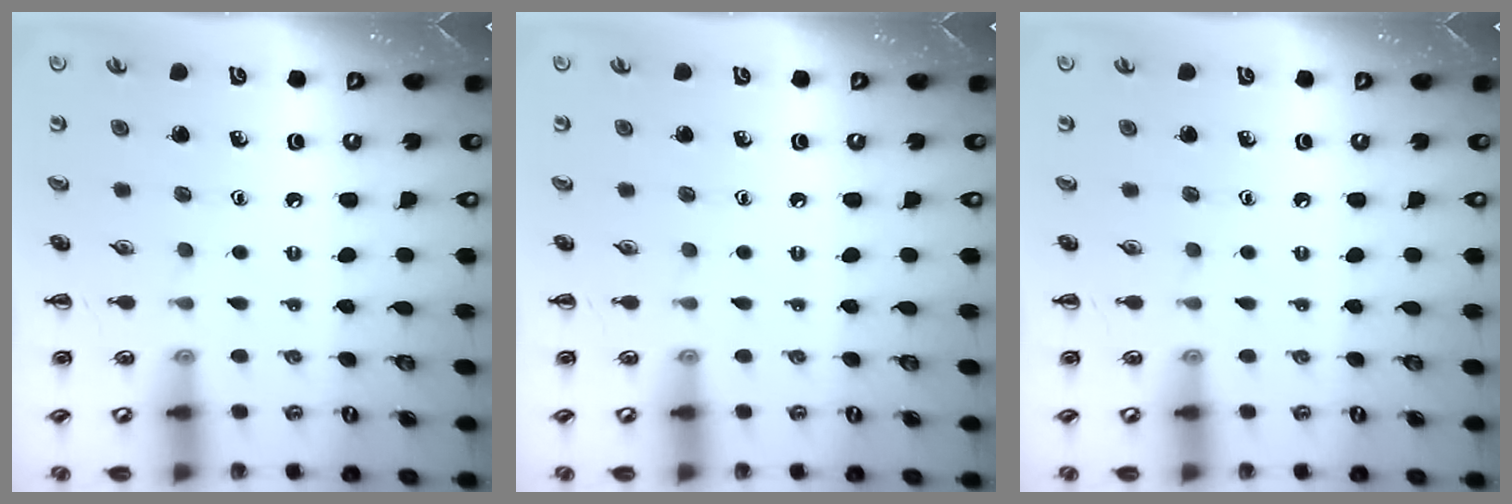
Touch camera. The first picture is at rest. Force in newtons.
{"total": 0.0}
{"total": 0.0}